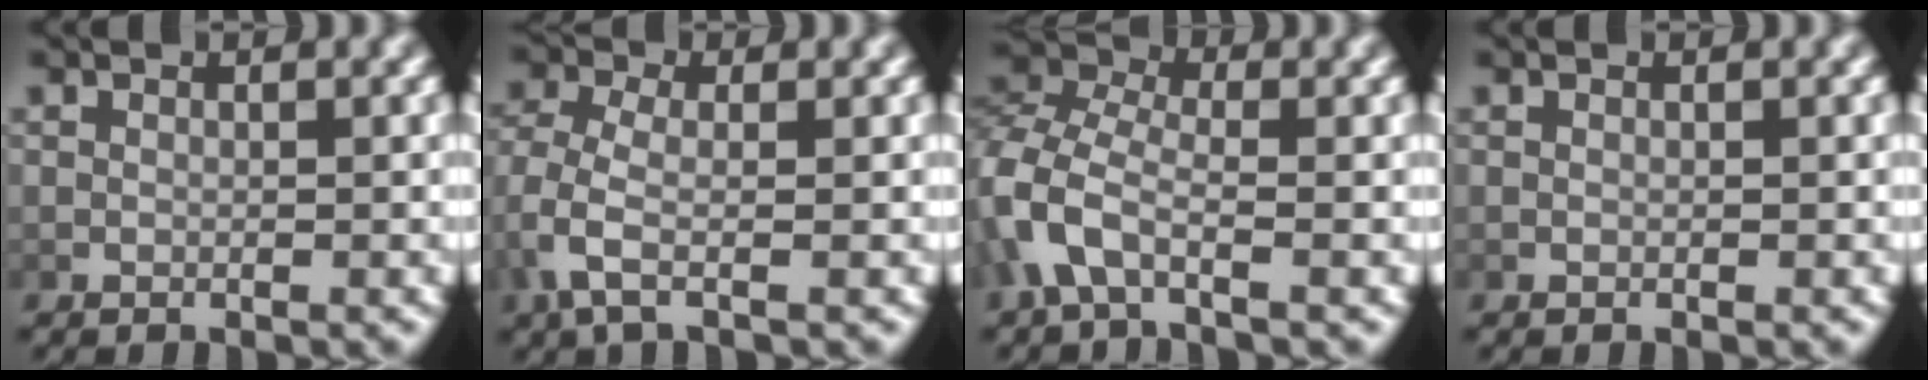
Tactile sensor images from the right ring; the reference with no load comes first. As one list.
[{"total": 2.8, "force": [0.1, 1.3, 2.5], "torque": [-0.079, -0.012, 0.005]}, {"total": 5.4, "force": [-0.5, 4.0, 3.7], "torque": [-0.107, -0.010, -0.010]}, {"total": 0.0}]